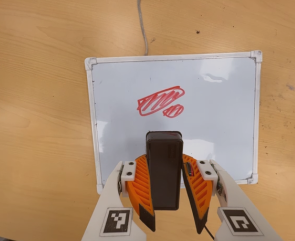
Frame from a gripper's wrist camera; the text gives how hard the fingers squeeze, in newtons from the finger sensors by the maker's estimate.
{"total": 9.1, "left": 7.4, "right": 10.7}